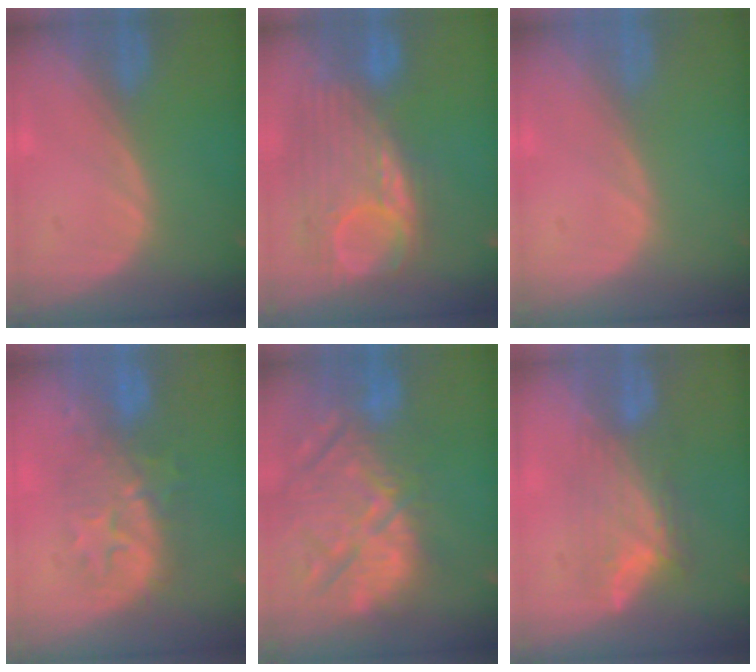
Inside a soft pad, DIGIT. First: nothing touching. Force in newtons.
{"total": 11.7, "press": 10.3, "slide": 5.5}
{"total": 0.0}
{"total": 8.6, "press": 8.3, "slide": 2.1}
{"total": 15.2, "press": 13.0, "slide": 7.9}
{"total": 7.0, "press": 6.7, "slide": 1.9}